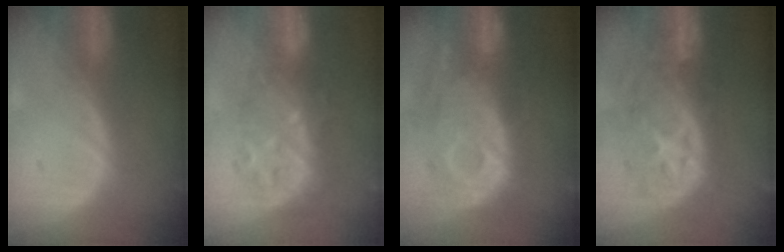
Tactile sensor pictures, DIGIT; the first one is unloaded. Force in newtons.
{"total": 9.1, "press": 7.9, "slide": 4.5}
{"total": 11.8, "press": 10.6, "slide": 5.2}
{"total": 11.2, "press": 9.8, "slide": 5.3}